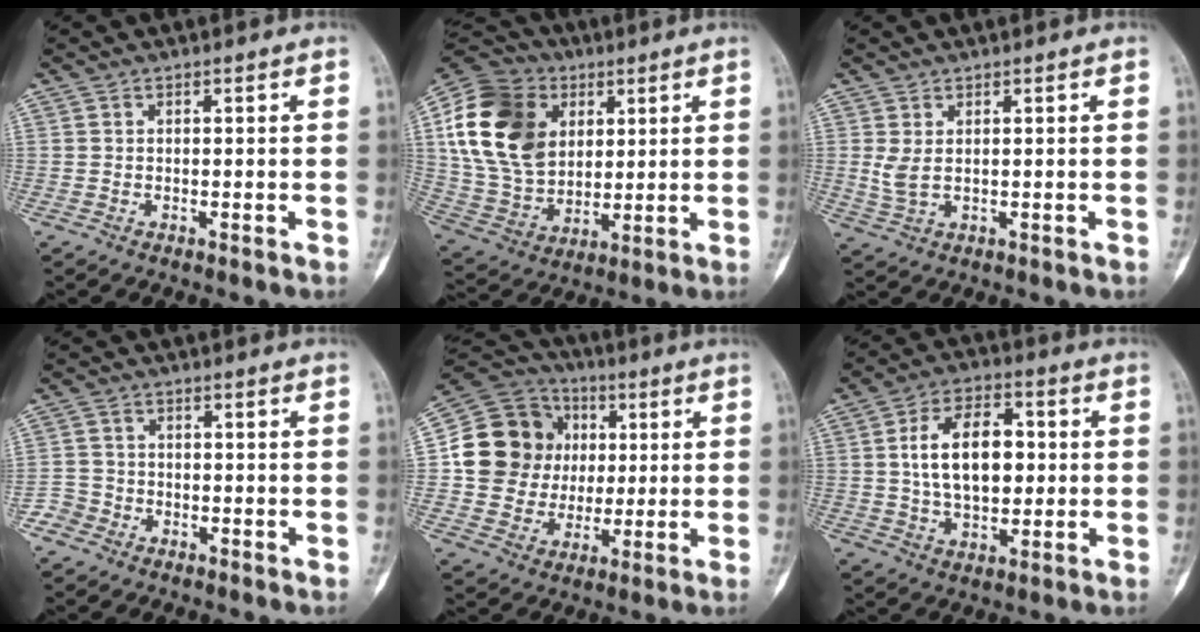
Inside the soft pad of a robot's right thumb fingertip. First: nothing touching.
{"total": 21.8, "force": [5.9, 16.1, 13.5], "torque": [-0.250, -0.002, 0.114]}
{"total": 3.1, "force": [0.7, 1.5, 2.7], "torque": [-0.066, -0.002, 0.023]}
{"total": 3.2, "force": [-2.0, 2.6, -0.2], "torque": [0.013, 0.014, -0.047]}
{"total": 17.5, "force": [2.2, 15.8, 7.3], "torque": [-0.097, 0.024, 0.046]}
{"total": 14.0, "force": [1.4, 8.4, 11.1], "torque": [-0.168, 0.010, 0.022]}